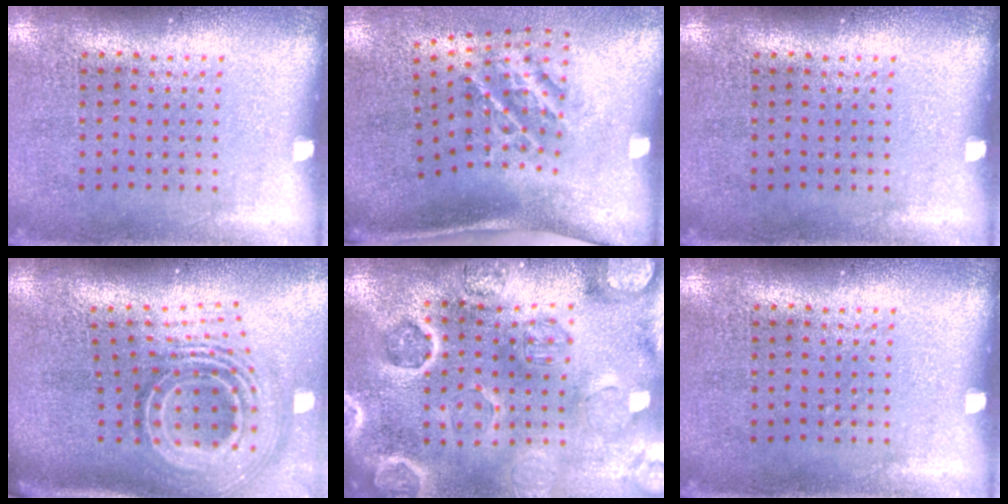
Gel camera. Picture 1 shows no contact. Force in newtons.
{"total": 1.9, "press": 1.3, "slide": 1.5}
{"total": 0.0}
{"total": 2.6, "press": 1.7, "slide": 2.0}
{"total": 3.2, "press": 3.1, "slide": 0.6}
{"total": 0.0}